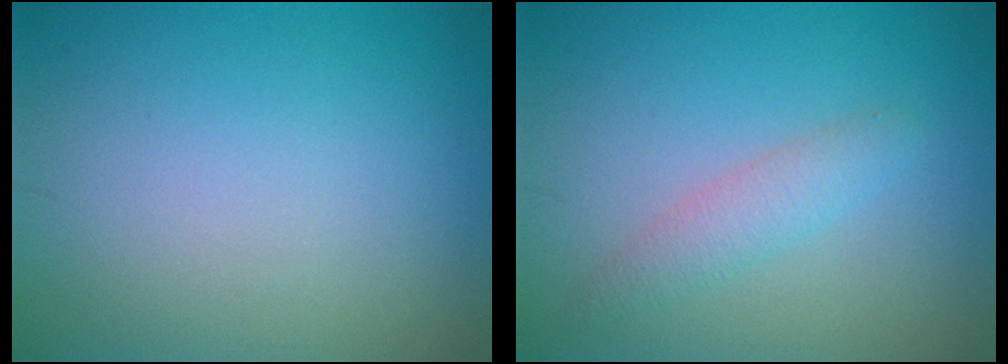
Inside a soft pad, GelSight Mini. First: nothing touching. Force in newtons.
{"total": 2.0, "press": 2.0, "slide": 0.1}